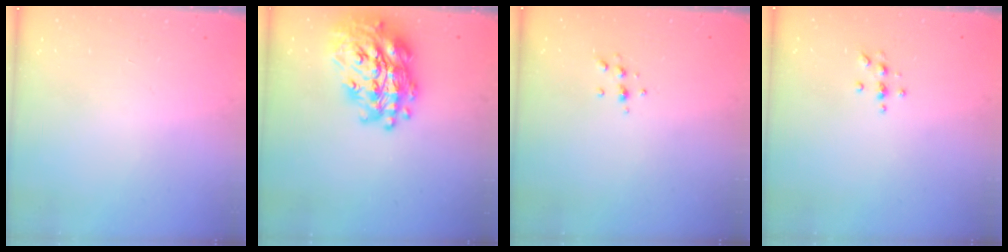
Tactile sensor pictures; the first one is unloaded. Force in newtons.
{"total": 25.9, "press": 25.8, "slide": 2.3}
{"total": 5.4, "press": 5.4, "slide": 0.7}
{"total": 4.6, "press": 4.6, "slide": 0.6}